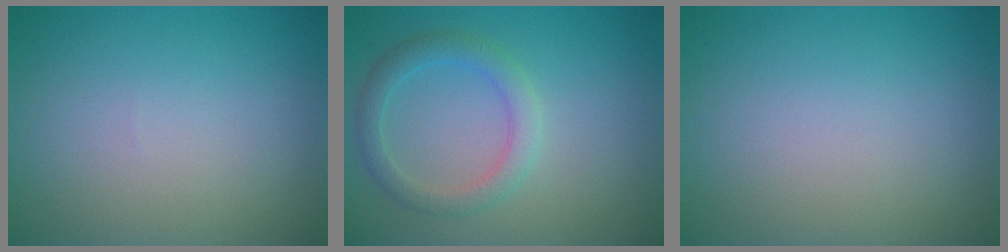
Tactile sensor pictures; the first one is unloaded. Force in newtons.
{"total": 2.7, "press": 2.7, "slide": 0.2}
{"total": 0.0}